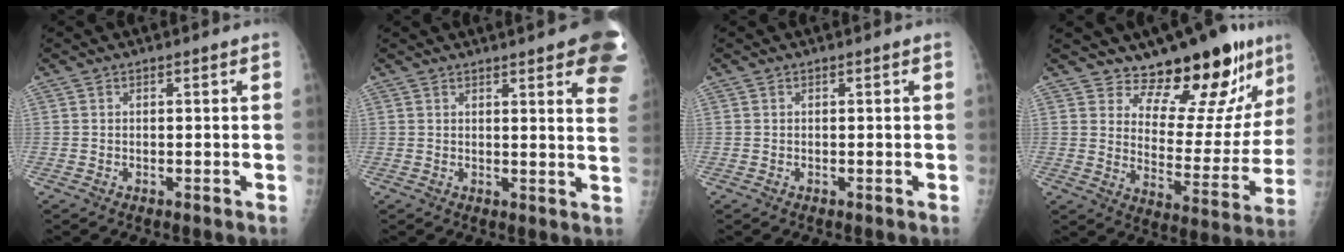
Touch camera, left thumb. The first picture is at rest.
{"total": 14.4, "force": [8.3, 3.1, 11.3], "torque": [-0.120, -0.027, 0.082]}
{"total": 0.0}
{"total": 17.3, "force": [13.4, 6.5, 8.7], "torque": [-0.066, -0.119, 0.189]}